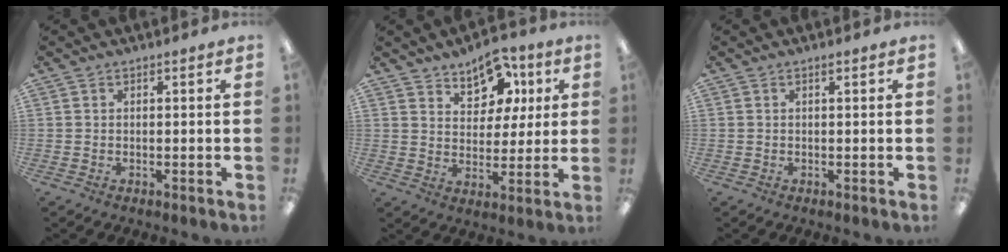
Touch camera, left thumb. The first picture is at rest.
{"total": 10.4, "force": [6.8, 6.9, 4.0], "torque": [-0.053, -0.036, 0.124]}
{"total": 0.5, "force": [0.4, 0.1, 0.3], "torque": [-0.006, 0.002, 0.008]}